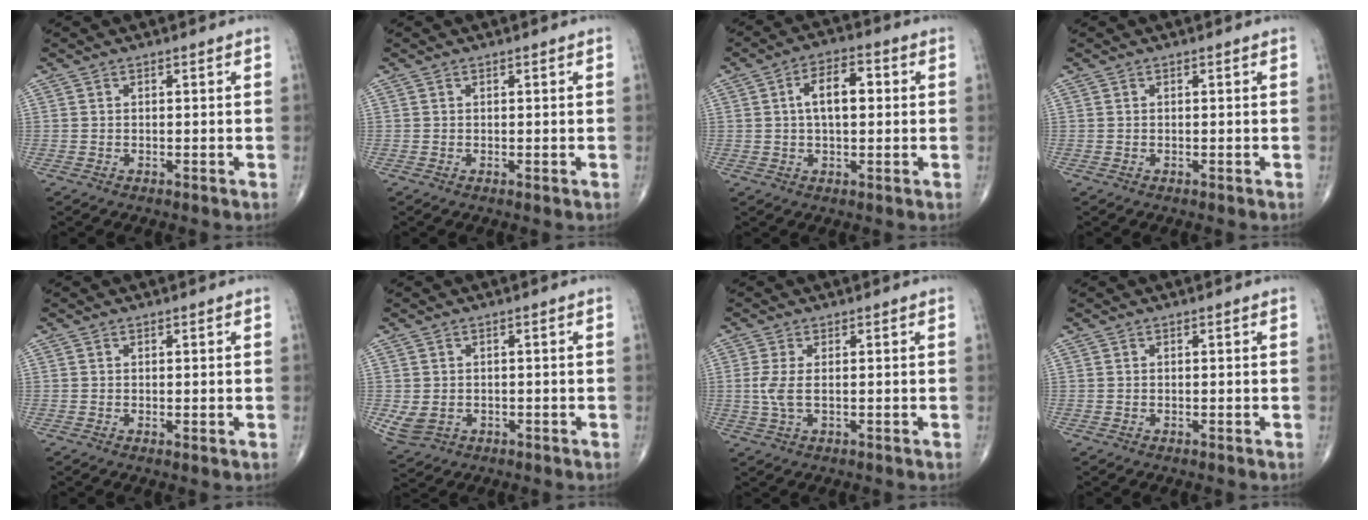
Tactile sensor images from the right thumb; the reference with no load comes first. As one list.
[{"total": 0.0}, {"total": 7.8, "force": [1.1, 4.0, 6.6], "torque": [-0.097, 0.016, 0.012]}, {"total": 0.0}, {"total": 0.6, "force": [0.1, 0.3, 0.6], "torque": [-0.012, -0.004, 0.002]}, {"total": 4.2, "force": [-0.7, 3.4, 2.3], "torque": [-0.050, -0.001, 0.002]}, {"total": 3.6, "force": [0.1, 1.4, 3.4], "torque": [-0.093, -0.003, 0.004]}, {"total": 0.0}]